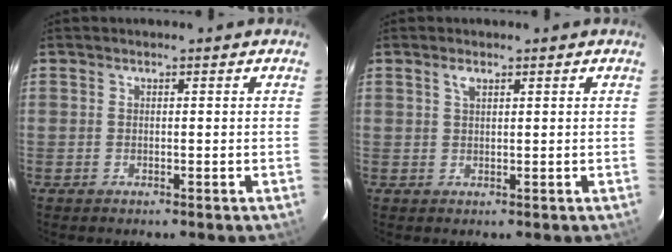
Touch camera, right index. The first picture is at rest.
{"total": 1.4, "force": [1.0, 0.2, 0.9], "torque": [-0.020, 0.002, 0.017]}